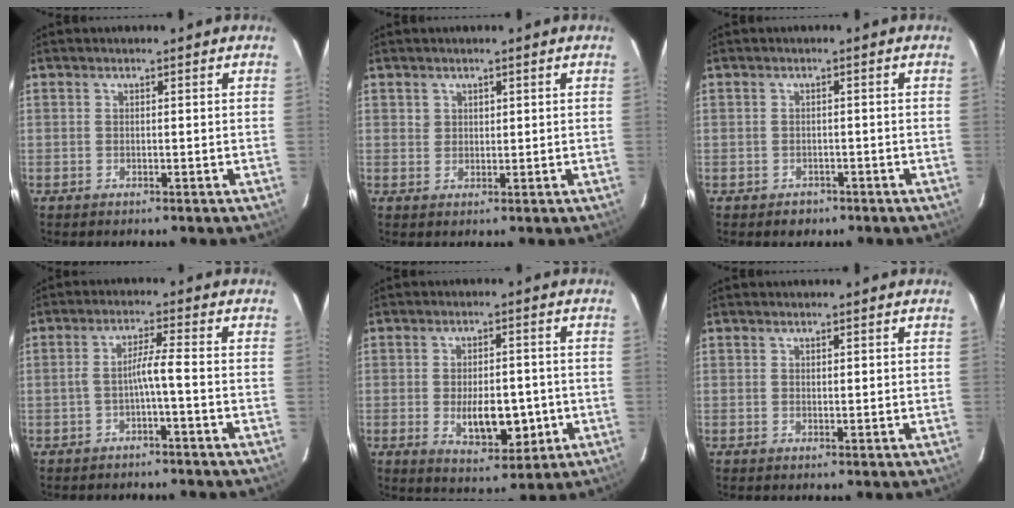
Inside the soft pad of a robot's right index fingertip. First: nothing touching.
{"total": 1.7, "force": [0.9, 1.4, 0.4], "torque": [-0.001, 0.003, 0.013]}
{"total": 1.8, "force": [-1.2, 1.4, 0.3], "torque": [-0.007, 0.004, -0.013]}
{"total": 3.5, "force": [-1.2, -0.4, 3.3], "torque": [-0.058, 0.012, -0.020]}
{"total": 8.6, "force": [-1.6, 4.0, 7.4], "torque": [-0.116, -0.007, -0.015]}
{"total": 0.8, "force": [0.5, 0.3, 0.6], "torque": [-0.012, 0.000, 0.008]}